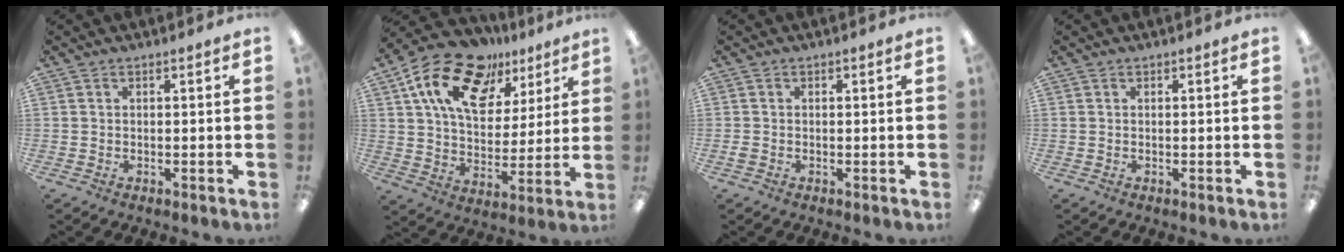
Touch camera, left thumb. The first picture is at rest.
{"total": 19.1, "force": [11.4, 11.1, 10.6], "torque": [-0.192, -0.045, 0.206]}
{"total": 0.8, "force": [-0.3, 0.7, 0.4], "torque": [-0.007, 0.002, -0.007]}
{"total": 0.0}